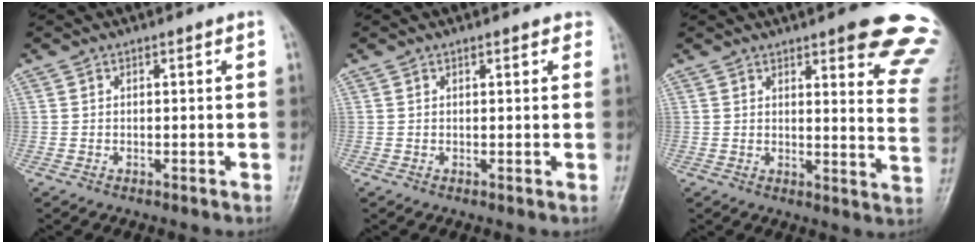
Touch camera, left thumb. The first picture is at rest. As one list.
[{"total": 1.7, "force": [1.2, 0.7, 0.9], "torque": [0.000, 0.001, 0.010]}, {"total": 17.0, "force": [11.9, 3.7, 11.5], "torque": [-0.105, -0.064, 0.124]}]